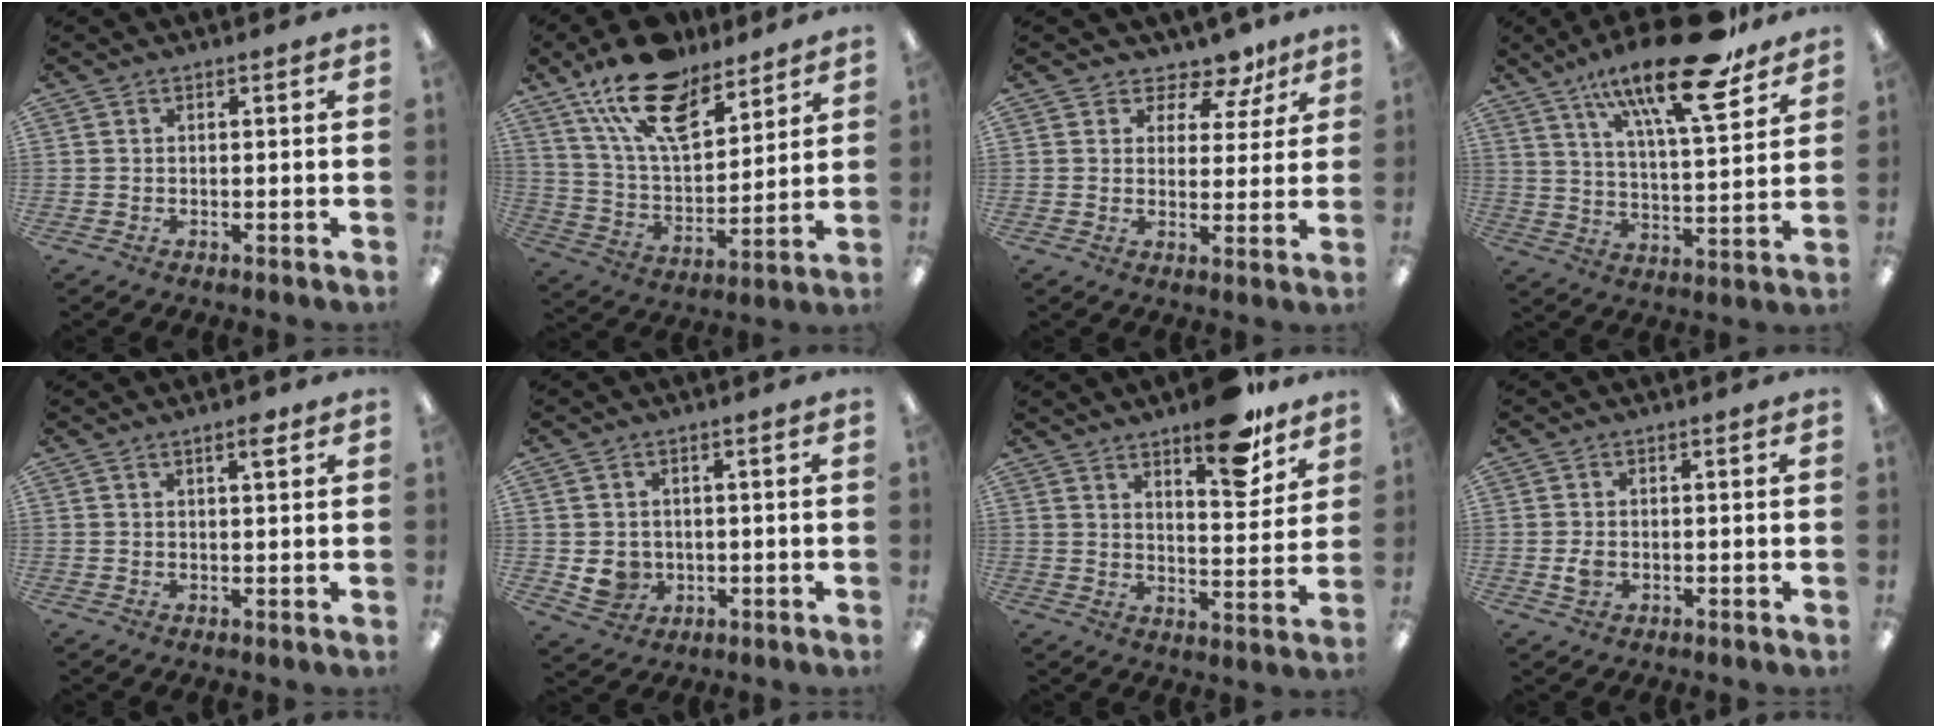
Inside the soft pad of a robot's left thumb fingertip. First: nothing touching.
{"total": 18.7, "force": [13.0, 8.7, 10.3], "torque": [-0.194, -0.059, 0.235]}
{"total": 6.6, "force": [4.9, 4.0, 2.0], "torque": [-0.026, -0.042, 0.086]}
{"total": 21.6, "force": [14.6, 6.1, 14.7], "torque": [-0.236, -0.084, 0.235]}
{"total": 2.7, "force": [1.9, 0.7, 1.8], "torque": [-0.025, -0.004, 0.029]}
{"total": 5.1, "force": [-0.1, 4.9, 1.5], "torque": [-0.024, 0.005, 0.003]}
{"total": 13.5, "force": [10.2, 4.4, 7.7], "torque": [-0.089, -0.070, 0.170]}
{"total": 2.4, "force": [-0.4, 1.9, 1.4], "torque": [-0.015, 0.000, -0.007]}